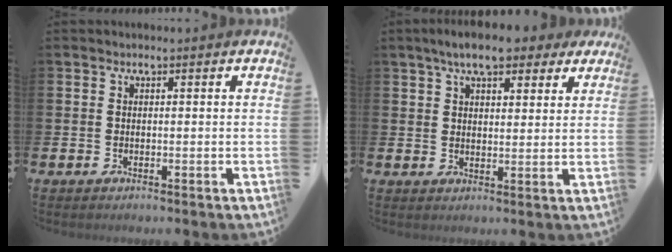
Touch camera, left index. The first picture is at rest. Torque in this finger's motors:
{"motor_torque": [1.26, -0.88, 0.37, 0.09]}